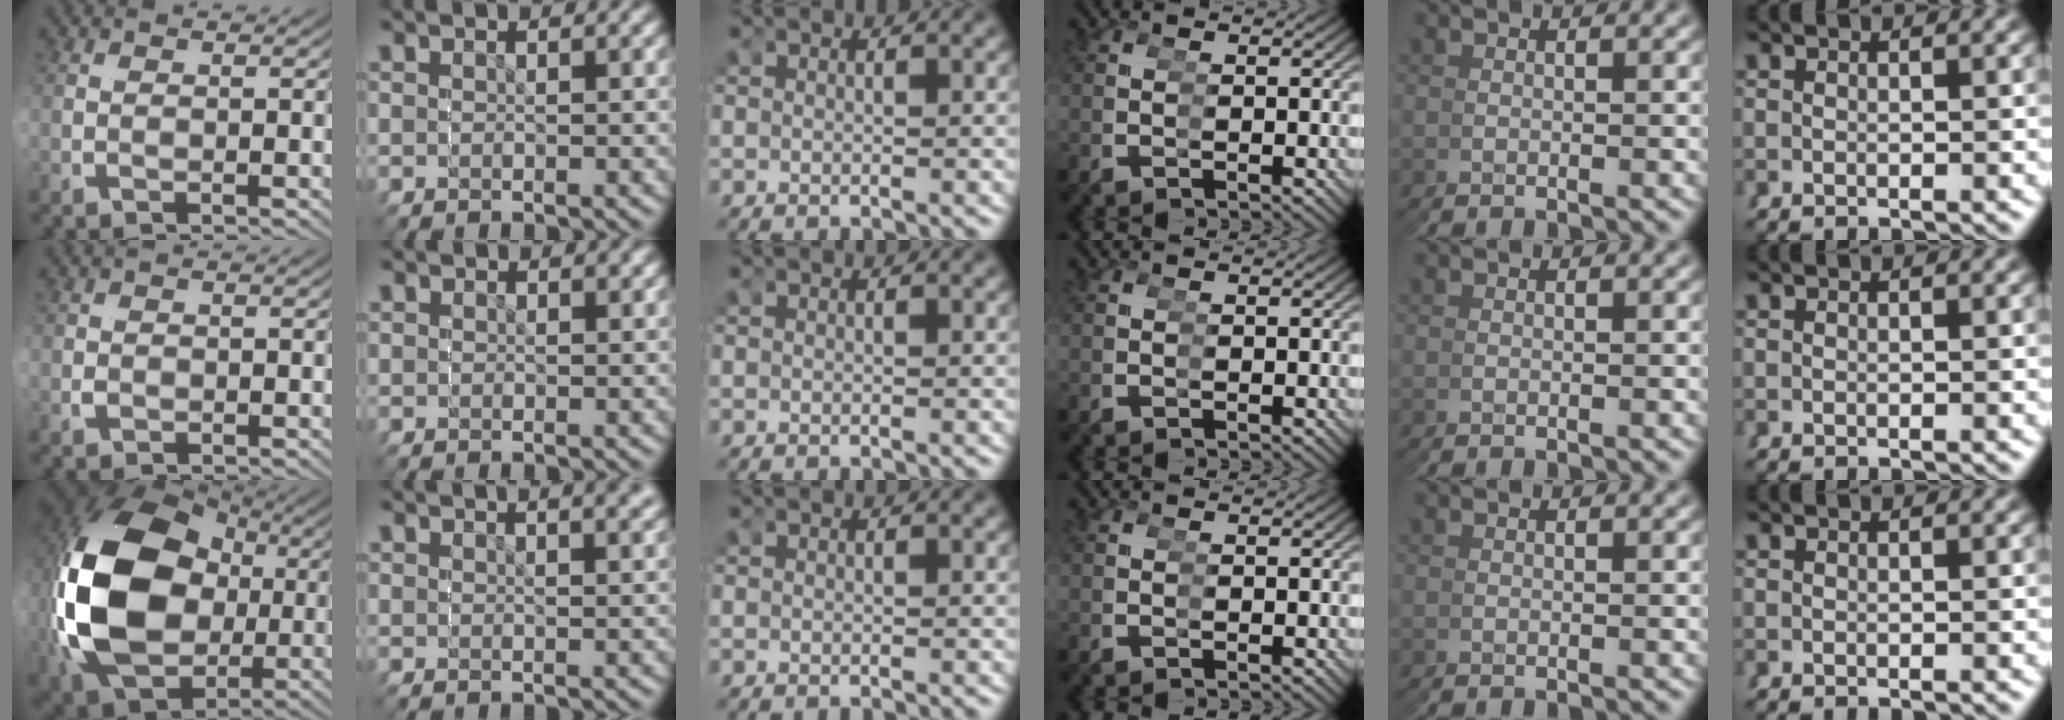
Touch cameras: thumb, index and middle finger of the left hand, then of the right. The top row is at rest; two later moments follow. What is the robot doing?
{"motion": "grasp_and_lifting", "object": "markers"}